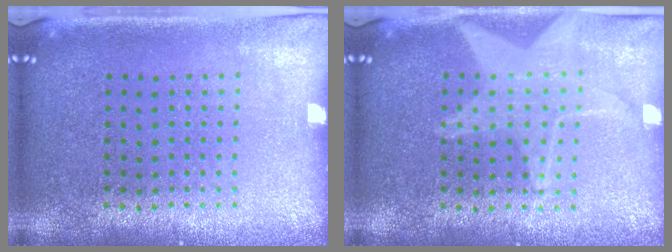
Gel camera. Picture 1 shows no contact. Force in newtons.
{"total": 2.7, "press": 2.7, "slide": 0.4}